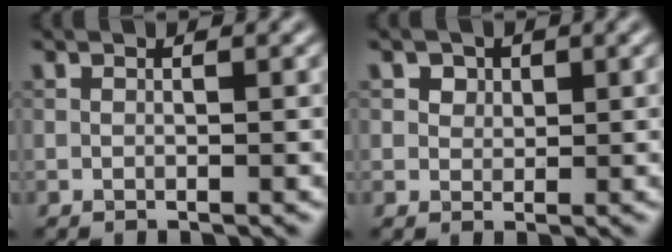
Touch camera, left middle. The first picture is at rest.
{"total": 2.5, "force": [1.4, 1.8, 0.9], "torque": [-0.016, 0.005, 0.019]}